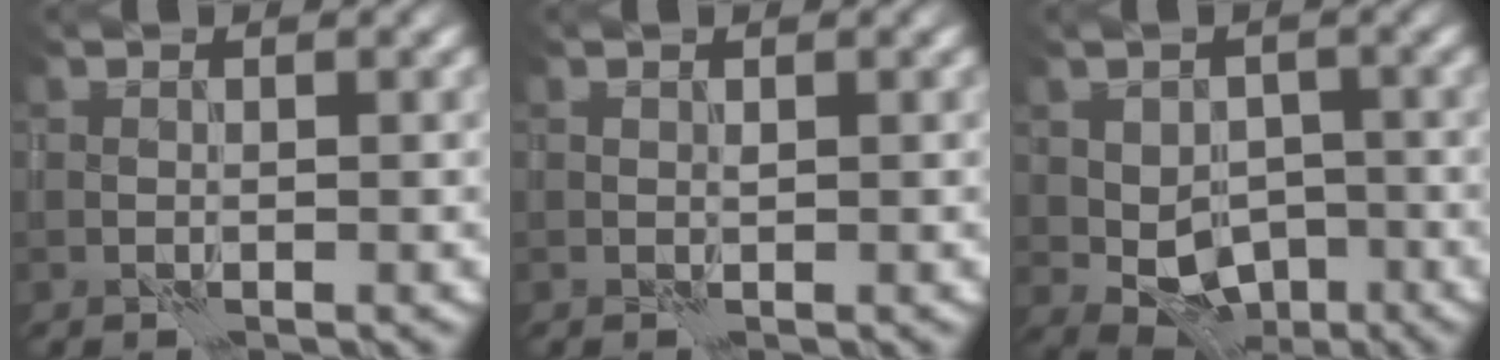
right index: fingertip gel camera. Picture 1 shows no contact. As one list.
[{"total": 0.0}, {"total": 4.6, "force": [-1.0, 3.3, 3.0], "torque": [-0.044, -0.005, -0.015]}]